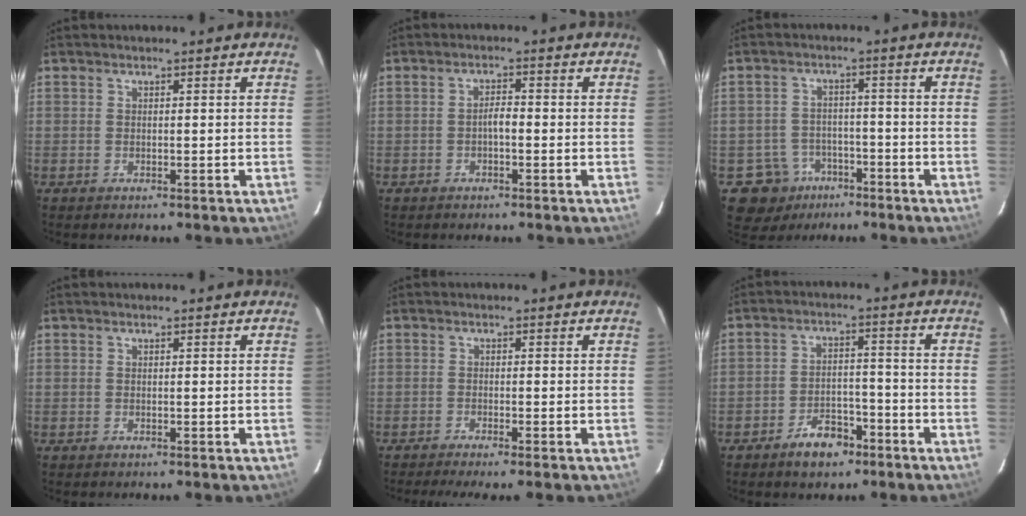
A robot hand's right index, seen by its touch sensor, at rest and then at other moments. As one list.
[{"total": 2.1, "force": [-0.6, 0.6, 1.9], "torque": [-0.032, 0.005, -0.011]}, {"total": 7.5, "force": [-3.8, 6.5, 0.3], "torque": [-0.009, 0.011, -0.050]}, {"total": 0.0}, {"total": 5.7, "force": [-4.6, 0.1, 3.4], "torque": [-0.045, -0.010, -0.070]}, {"total": 6.2, "force": [-4.2, 3.3, 3.2], "torque": [-0.057, 0.011, -0.065]}]